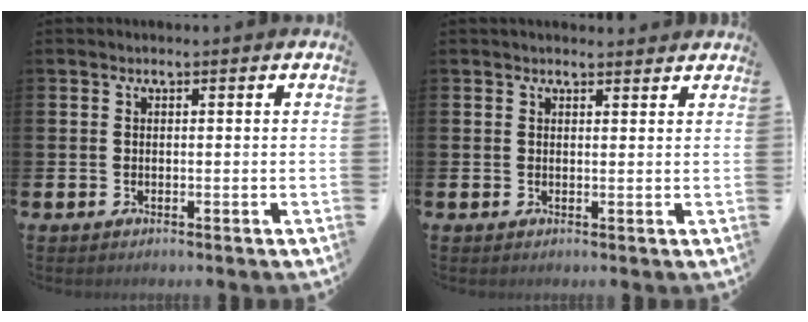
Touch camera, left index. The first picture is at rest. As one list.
[{"total": 1.5, "force": [1.4, 0.3, 0.2], "torque": [0.003, -0.003, 0.024]}]